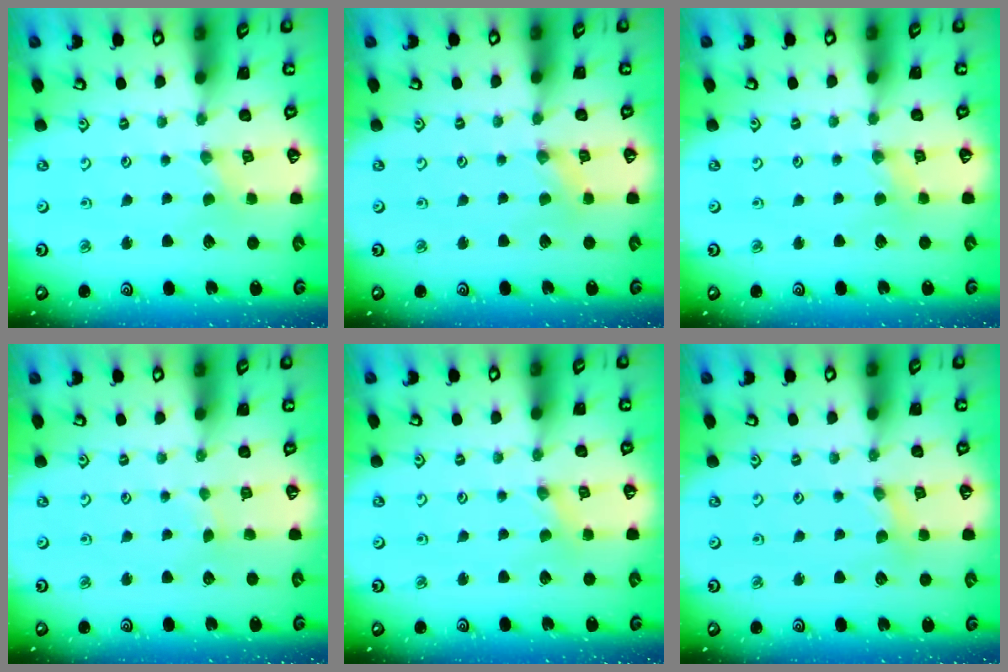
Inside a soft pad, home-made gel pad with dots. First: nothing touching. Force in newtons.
{"total": 0.9, "press": 0.9, "slide": 0.2}
{"total": 2.1, "press": 2.1, "slide": 0.6}
{"total": 1.0, "press": 0.9, "slide": 0.2}
{"total": 0.0}
{"total": 2.2, "press": 2.2, "slide": 0.4}